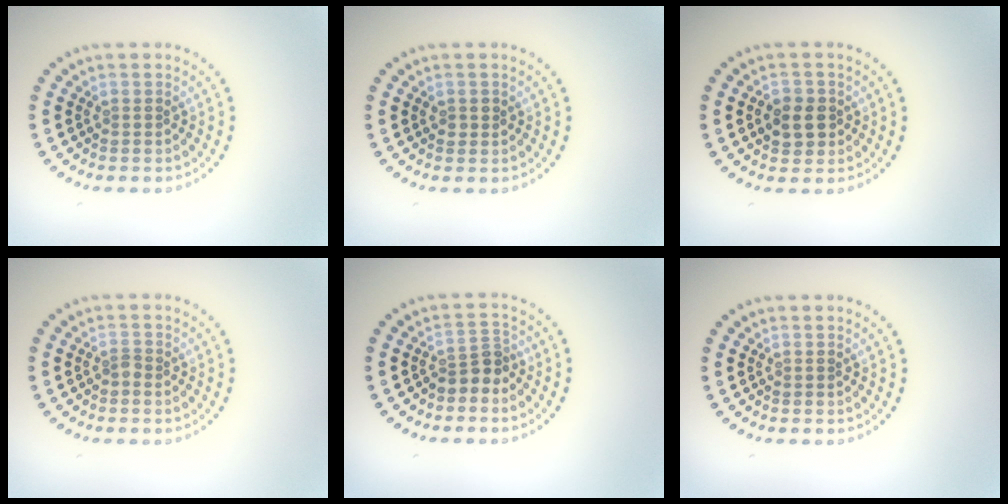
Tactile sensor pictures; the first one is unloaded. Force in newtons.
{"total": 0.9, "press": 0.8, "slide": 0.1}
{"total": 2.7, "press": 2.6, "slide": 0.4}
{"total": 0.8, "press": 0.6, "slide": 0.5}
{"total": 2.3, "press": 1.8, "slide": 1.4}
{"total": 0.0}